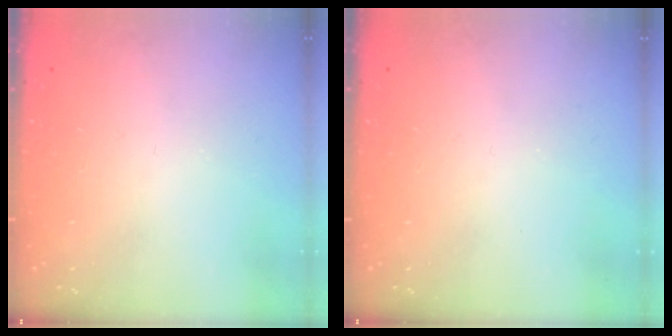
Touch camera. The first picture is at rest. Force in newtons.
{"total": 0.0}